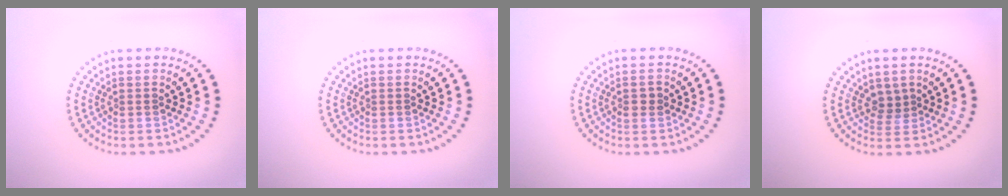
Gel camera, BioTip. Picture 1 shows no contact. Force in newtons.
{"total": 0.0}
{"total": 1.1, "press": 1.1, "slide": 0.3}
{"total": 1.4, "press": 1.1, "slide": 0.9}